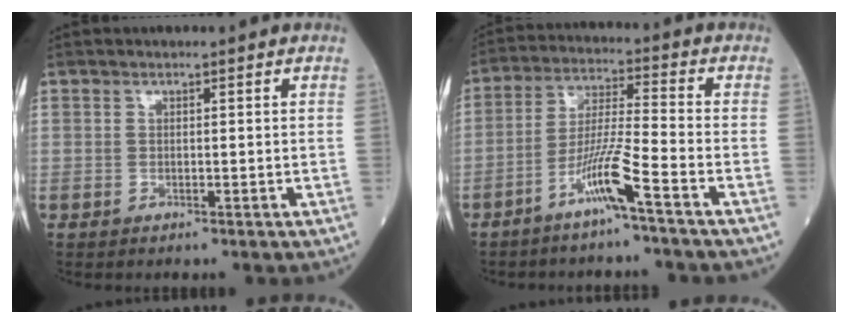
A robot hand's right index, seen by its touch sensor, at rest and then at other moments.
{"total": 8.0, "force": [-4.9, -0.9, 6.3], "torque": [-0.123, -0.001, -0.098]}